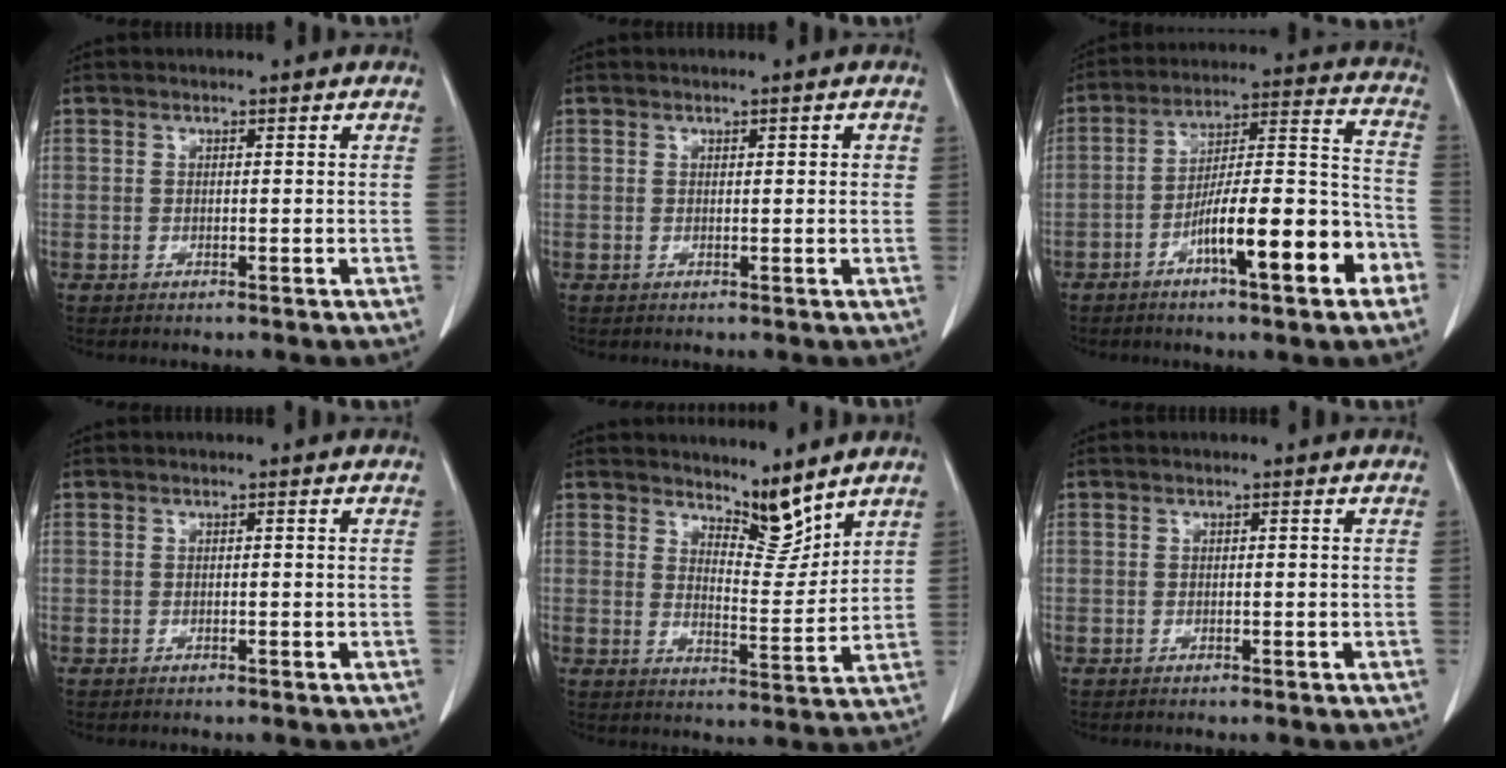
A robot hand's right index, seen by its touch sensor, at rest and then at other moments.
{"total": 1.6, "force": [0.5, 0.6, 1.4], "torque": [-0.019, 0.007, 0.006]}
{"total": 17.0, "force": [-7.6, 2.5, 15.0], "torque": [-0.238, 0.013, -0.118]}
{"total": 0.0}
{"total": 5.9, "force": [5.3, 1.1, 2.4], "torque": [-0.036, -0.015, 0.093]}
{"total": 0.0}